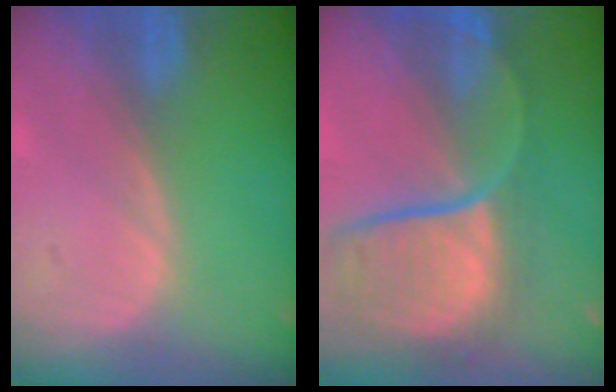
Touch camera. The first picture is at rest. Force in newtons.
{"total": 10.9, "press": 9.8, "slide": 4.8}